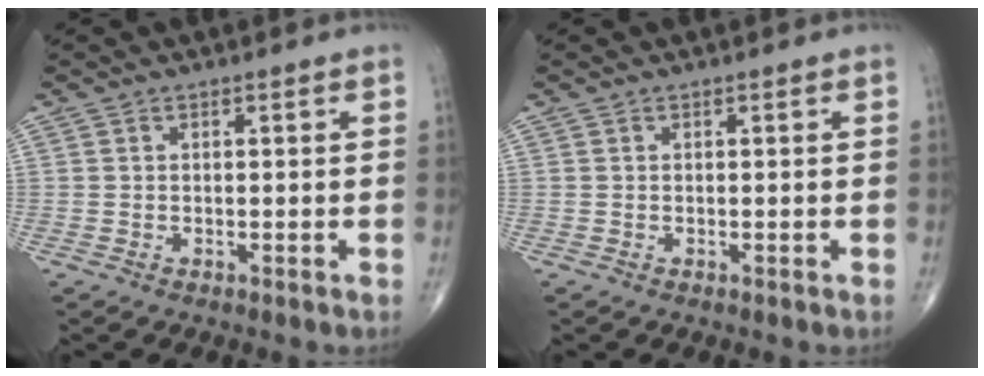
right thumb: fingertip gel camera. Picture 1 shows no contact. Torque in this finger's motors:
{"motor_torque": [-0.03, 0.03, 0.12, 0.12, 0.00]}